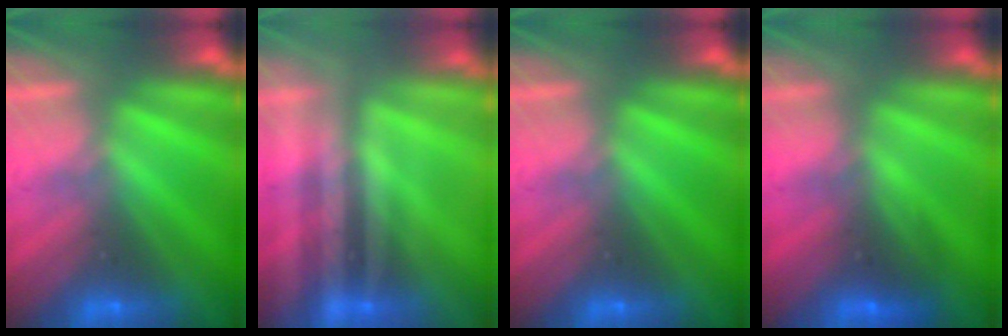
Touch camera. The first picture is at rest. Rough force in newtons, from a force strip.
{"total": 2.2}
{"total": 0.0}
{"total": 2.6}